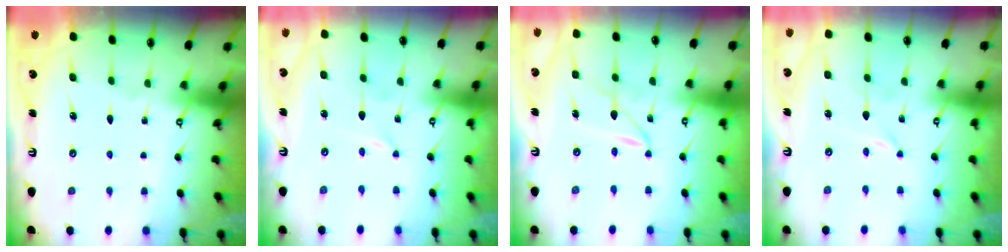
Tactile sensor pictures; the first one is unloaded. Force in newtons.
{"total": 0.0}
{"total": 2.9, "press": 2.9, "slide": 0.2}
{"total": 0.0}